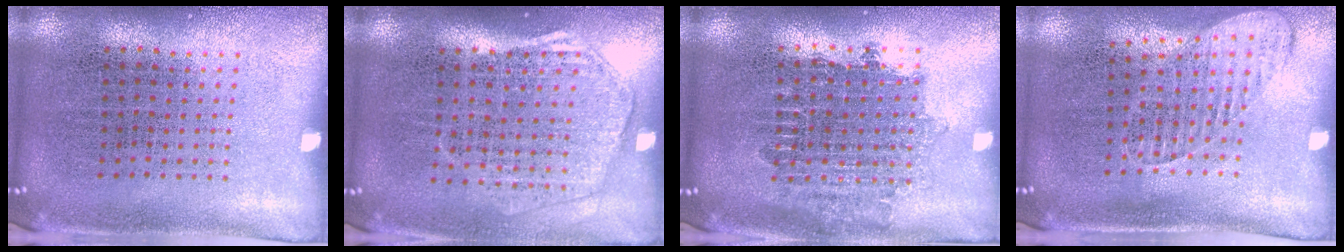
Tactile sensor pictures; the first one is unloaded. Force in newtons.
{"total": 1.7, "press": 1.6, "slide": 0.7}
{"total": 1.7, "press": 1.4, "slide": 1.0}
{"total": 1.3, "press": 1.1, "slide": 0.7}